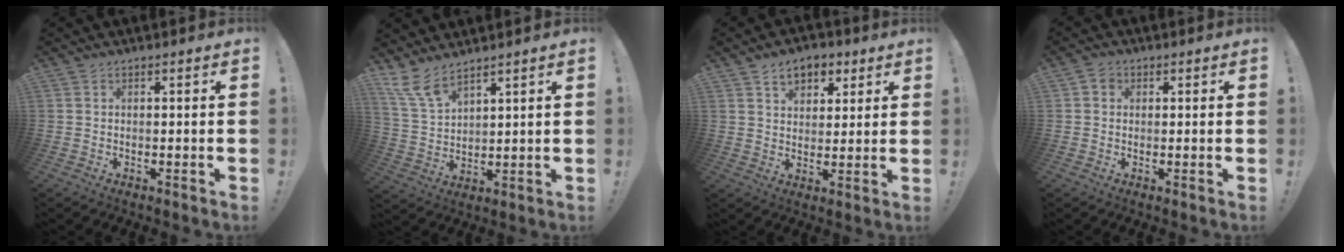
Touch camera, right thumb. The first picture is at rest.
{"total": 8.7, "force": [7.0, 2.5, 4.5], "torque": [-0.100, -0.037, 0.138]}
{"total": 8.2, "force": [4.5, 5.7, 3.8], "torque": [-0.047, -0.017, 0.081]}
{"total": 2.0, "force": [0.4, 1.8, 0.8], "torque": [-0.011, 0.000, 0.006]}